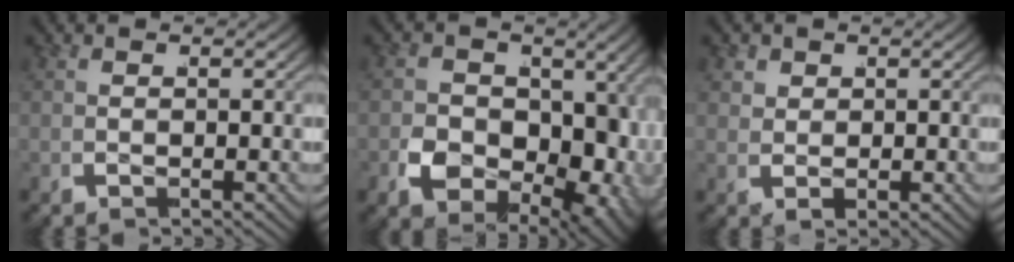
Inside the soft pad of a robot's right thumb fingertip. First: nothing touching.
{"total": 14.8, "force": [-1.8, 11.1, 9.6], "torque": [-0.190, -0.045, -0.015]}
{"total": 1.9, "force": [1.0, 1.5, 0.6], "torque": [-0.017, -0.010, 0.022]}